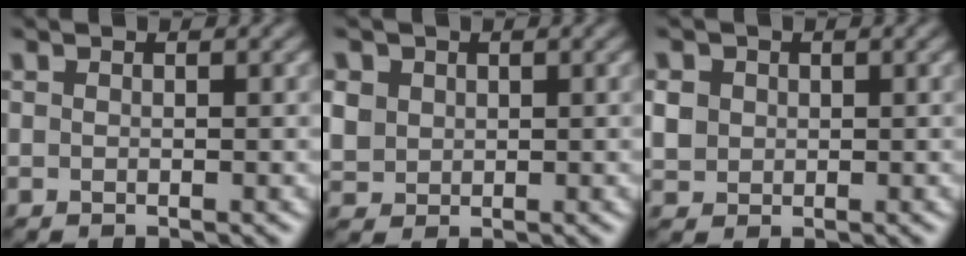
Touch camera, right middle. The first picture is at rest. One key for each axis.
{"total": 3.6, "fx": 1.2, "fy": 3.0, "fz": 1.5, "tx": -0.067, "ty": 0.015, "tz": 0.032}
{"total": 2.1, "fx": 0.4, "fy": 1.9, "fz": 0.7, "tx": -0.021, "ty": 0.003, "tz": 0.010}